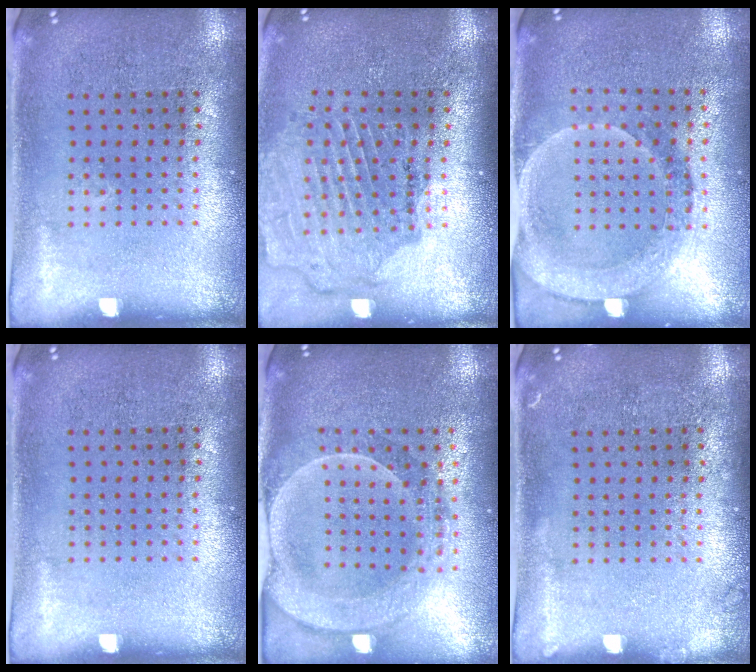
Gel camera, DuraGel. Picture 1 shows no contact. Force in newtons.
{"total": 1.6, "press": 1.6, "slide": 0.0}
{"total": 1.9, "press": 1.6, "slide": 0.9}
{"total": 0.0}
{"total": 2.2, "press": 2.0, "slide": 0.9}
{"total": 0.7, "press": 0.7, "slide": 0.2}